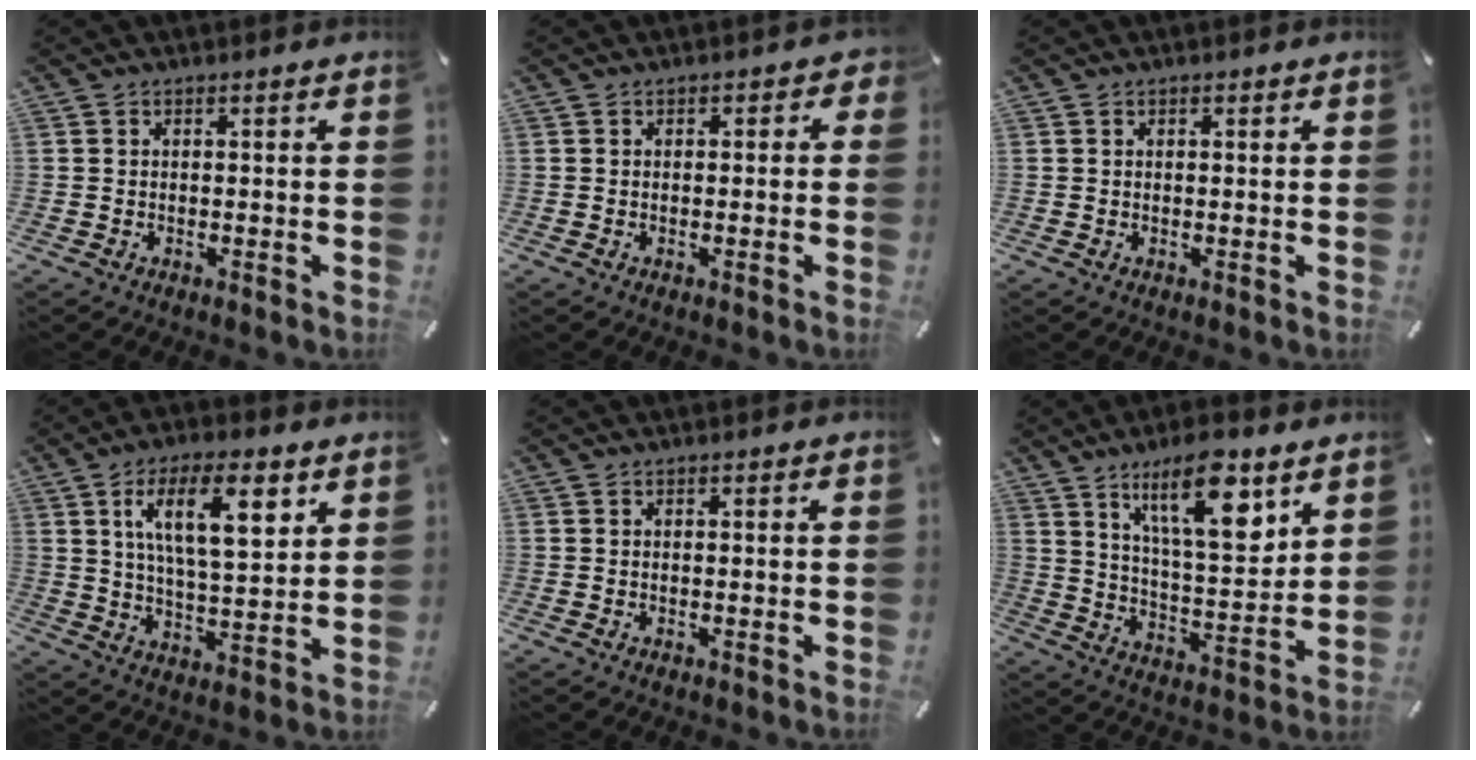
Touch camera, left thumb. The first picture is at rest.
{"total": 1.5, "force": [-0.7, 1.2, 0.6], "torque": [-0.002, 0.005, -0.017]}
{"total": 0.6, "force": [0.2, 0.5, 0.4], "torque": [-0.007, 0.003, 0.002]}
{"total": 15.1, "force": [6.7, 6.3, 11.9], "torque": [-0.201, -0.011, 0.108]}
{"total": 0.0}
{"total": 16.8, "force": [10.3, 6.0, 11.9], "torque": [-0.187, -0.051, 0.168]}